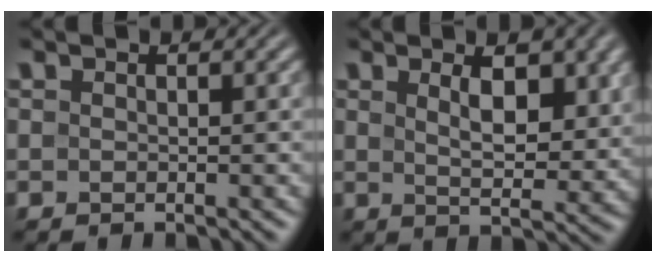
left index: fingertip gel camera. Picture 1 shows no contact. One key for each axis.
{"total": 5.6, "fx": 2.1, "fy": 2.1, "fz": 4.7, "tx": -0.072, "ty": -0.007, "tz": 0.038}